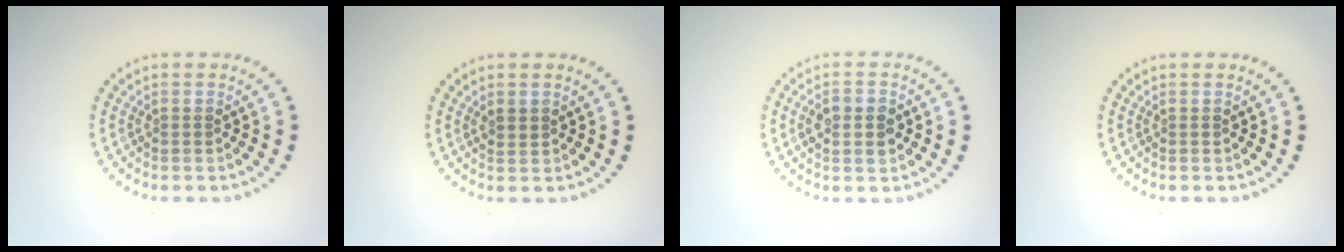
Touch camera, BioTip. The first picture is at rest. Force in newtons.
{"total": 1.0, "press": 0.9, "slide": 0.4}
{"total": 2.7, "press": 2.7, "slide": 0.2}
{"total": 0.0}